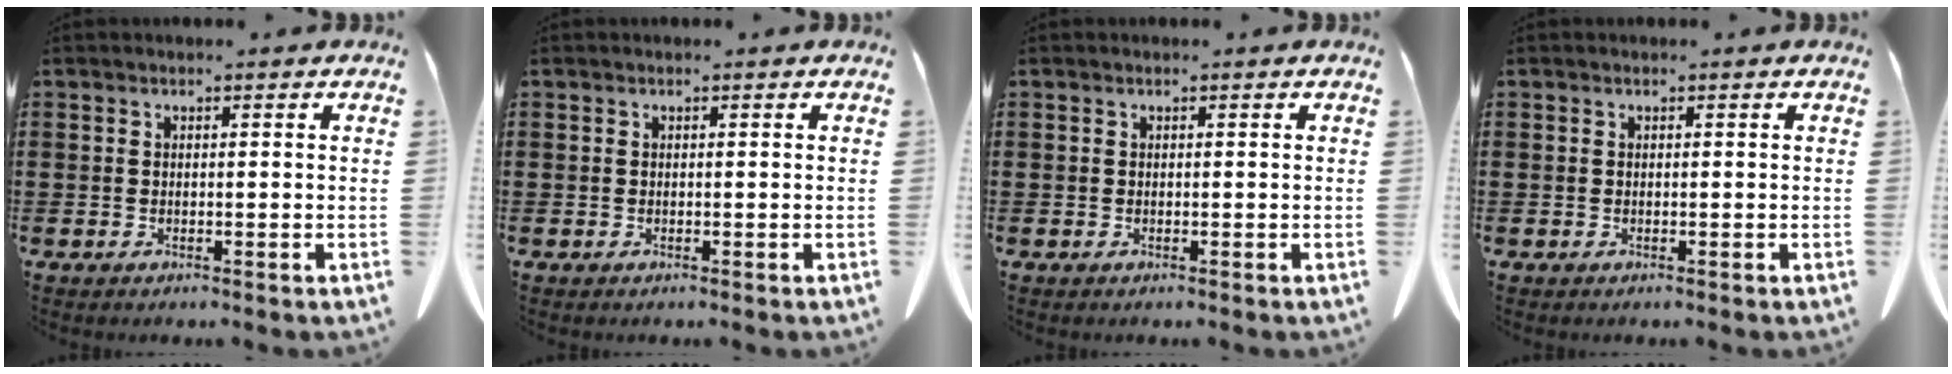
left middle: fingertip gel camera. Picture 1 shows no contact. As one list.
[{"total": 0.0}, {"total": 0.0}, {"total": 0.0}]